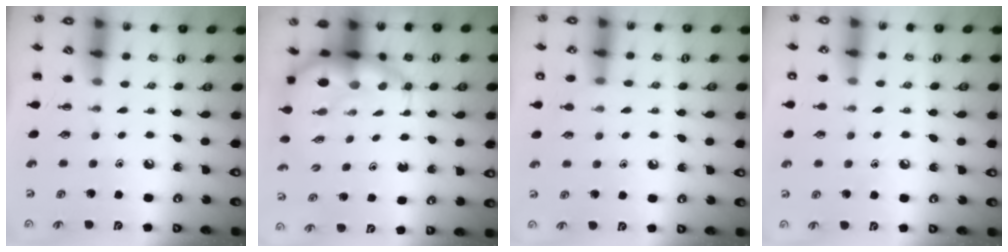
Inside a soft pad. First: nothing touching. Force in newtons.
{"total": 8.0, "press": 7.6, "slide": 2.2}
{"total": 6.9, "press": 6.8, "slide": 1.6}
{"total": 6.4, "press": 6.1, "slide": 1.9}